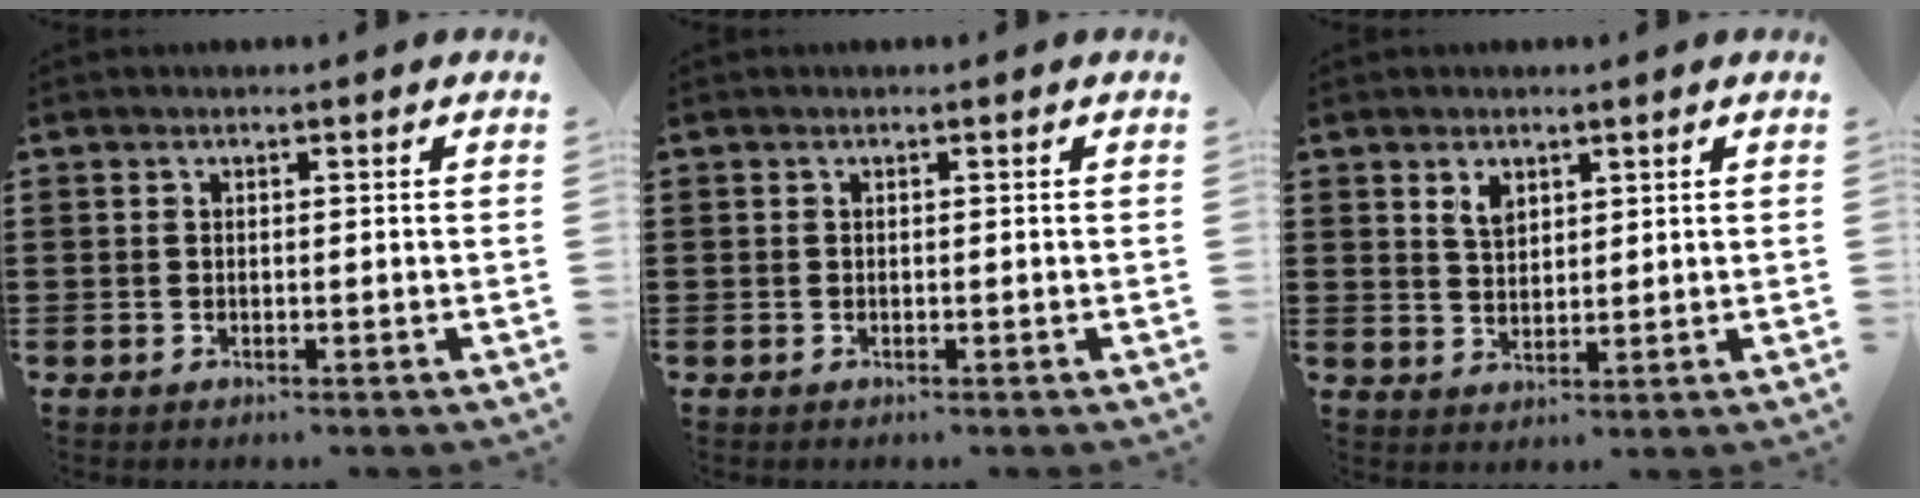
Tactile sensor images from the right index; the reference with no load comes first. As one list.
[{"total": 0.0}, {"total": 2.8, "force": [1.8, 1.7, 1.4], "torque": [-0.034, 0.004, 0.033]}]